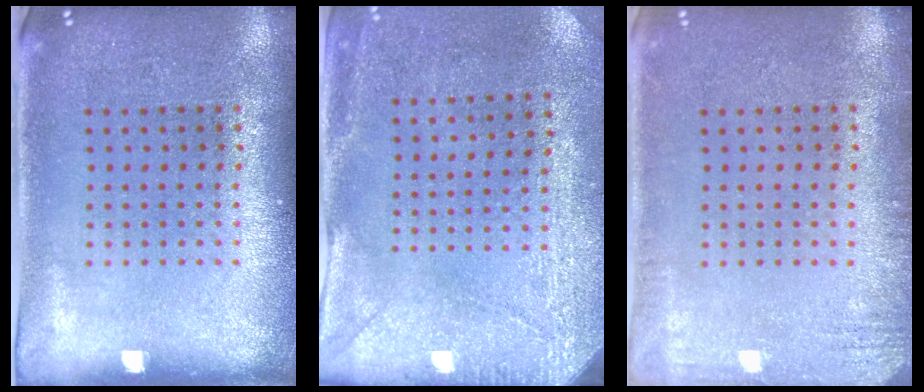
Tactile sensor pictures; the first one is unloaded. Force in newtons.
{"total": 2.9, "press": 2.3, "slide": 1.8}
{"total": 1.7, "press": 1.7, "slide": 0.2}